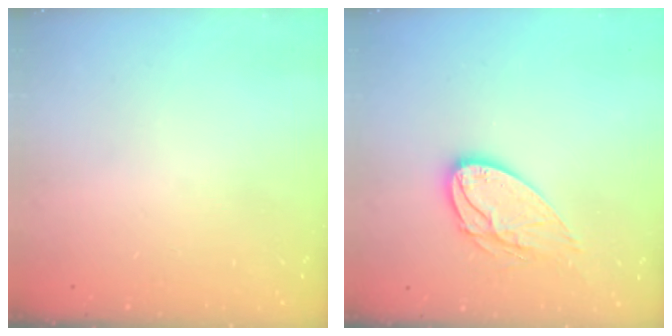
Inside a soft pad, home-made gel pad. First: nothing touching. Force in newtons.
{"total": 12.9, "press": 12.9, "slide": 1.0}